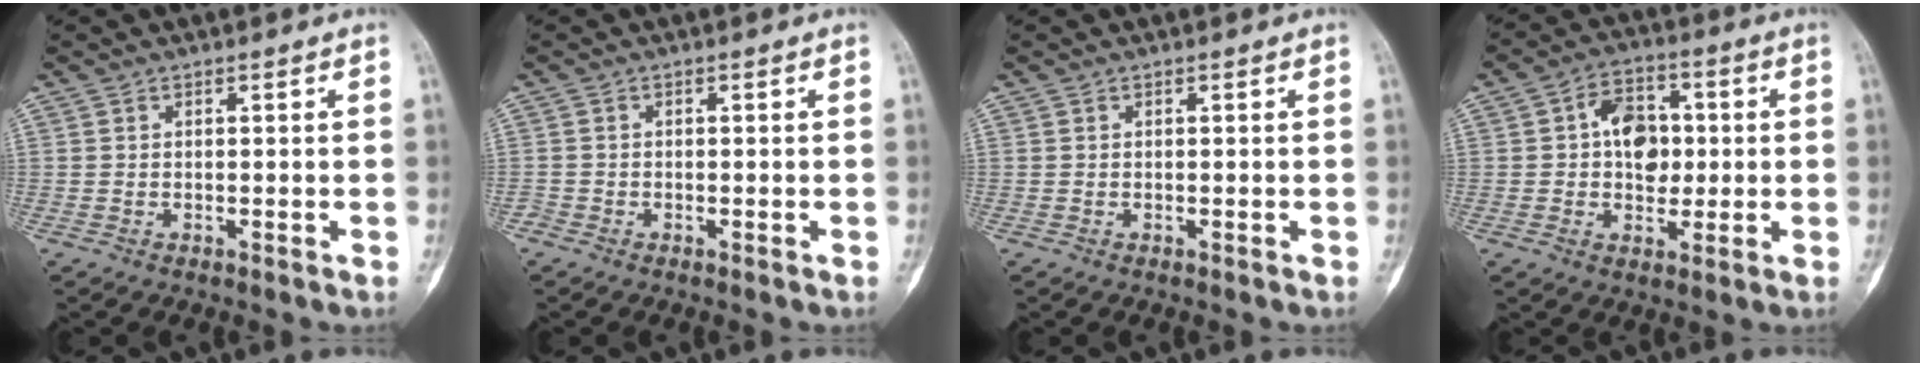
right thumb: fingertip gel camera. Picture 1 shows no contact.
{"total": 1.0, "force": [-0.7, 0.6, -0.1], "torque": [0.004, 0.002, -0.020]}
{"total": 0.0}
{"total": 9.3, "force": [0.7, 6.6, 6.5], "torque": [-0.065, 0.010, 0.007]}